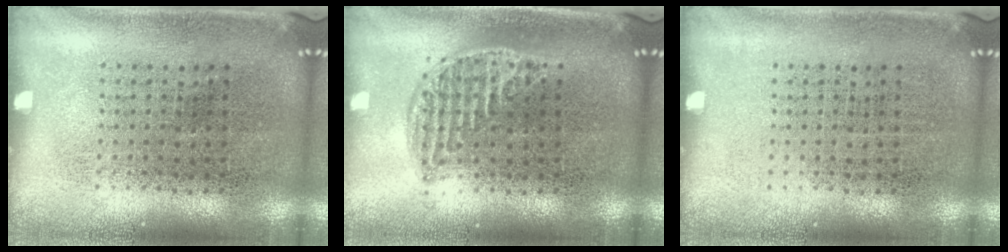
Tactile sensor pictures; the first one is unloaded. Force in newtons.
{"total": 1.2, "press": 1.0, "slide": 0.6}
{"total": 0.0}